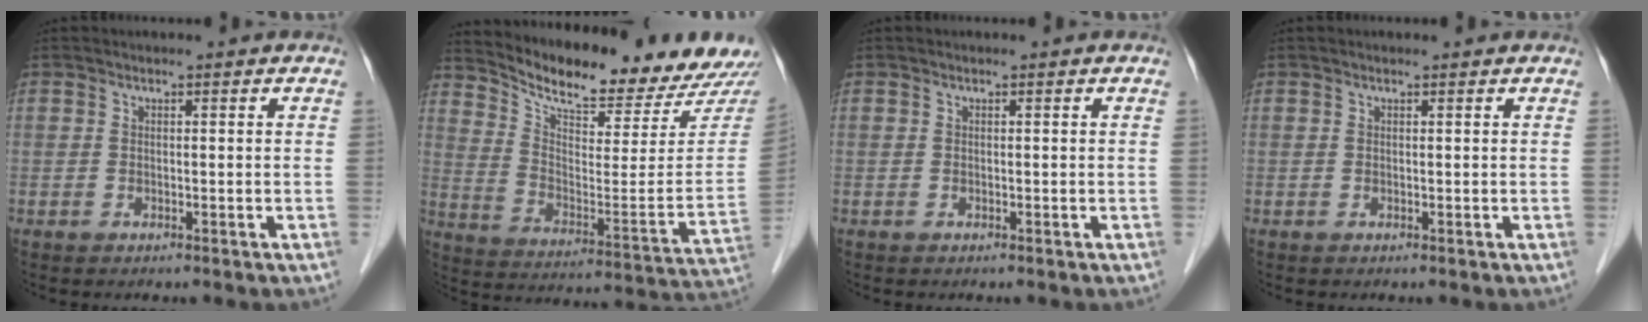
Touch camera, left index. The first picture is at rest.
{"total": 20.0, "force": [19.1, 1.4, 5.8], "torque": [-0.108, -0.085, 0.266]}
{"total": 0.0}
{"total": 1.0, "force": [0.9, 0.0, 0.3], "torque": [-0.009, 0.008, 0.014]}